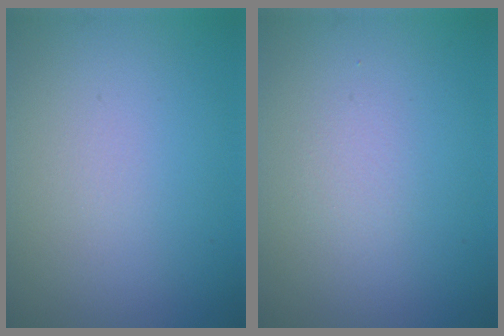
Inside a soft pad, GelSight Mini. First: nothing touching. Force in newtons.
{"total": 0.9, "press": 0.9, "slide": 0.1}